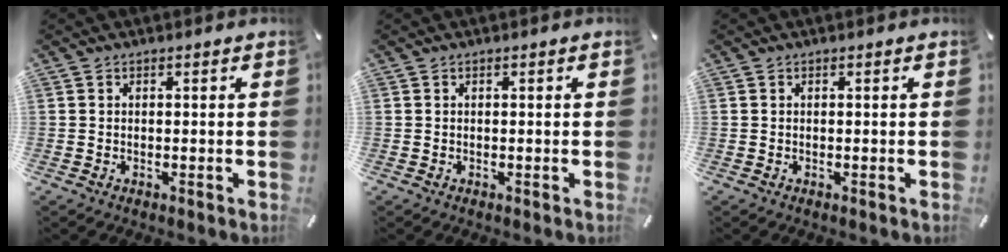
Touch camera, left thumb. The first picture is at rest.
{"total": 0.0}
{"total": 0.0}